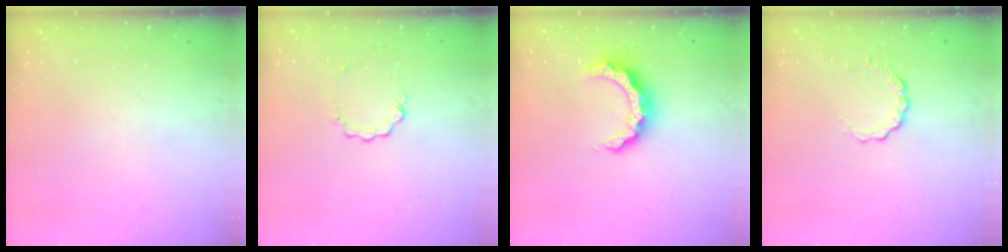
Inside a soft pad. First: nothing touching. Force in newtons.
{"total": 2.9, "press": 2.9, "slide": 0.2}
{"total": 8.4, "press": 8.4, "slide": 0.8}
{"total": 3.8, "press": 3.7, "slide": 0.3}